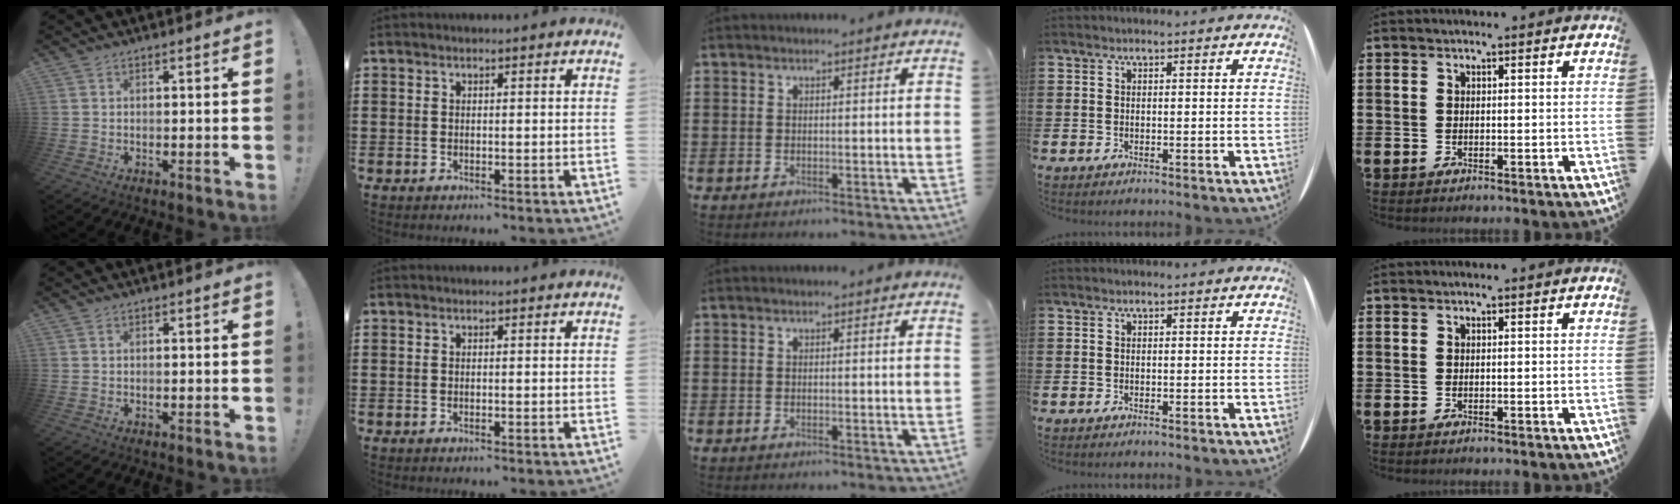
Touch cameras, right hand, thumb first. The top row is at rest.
{}